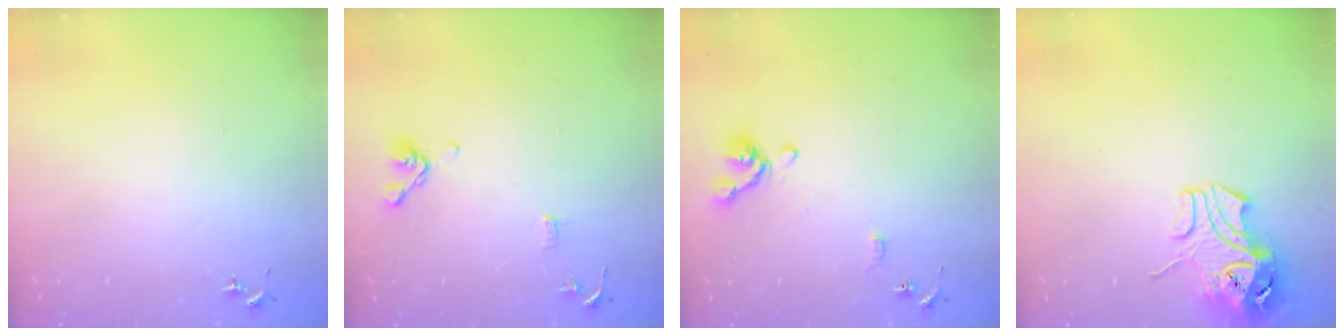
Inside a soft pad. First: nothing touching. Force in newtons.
{"total": 10.5, "press": 10.4, "slide": 1.9}
{"total": 9.9, "press": 9.8, "slide": 1.3}
{"total": 10.3, "press": 10.2, "slide": 1.6}